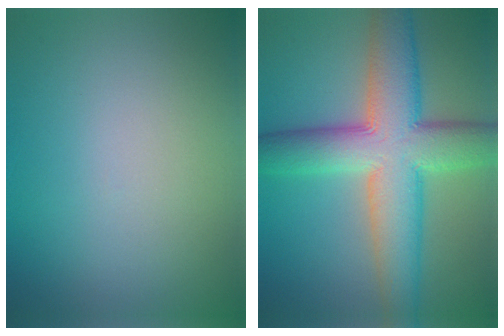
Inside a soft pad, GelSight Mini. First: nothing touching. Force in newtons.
{"total": 11.0, "press": 11.0, "slide": 0.3}